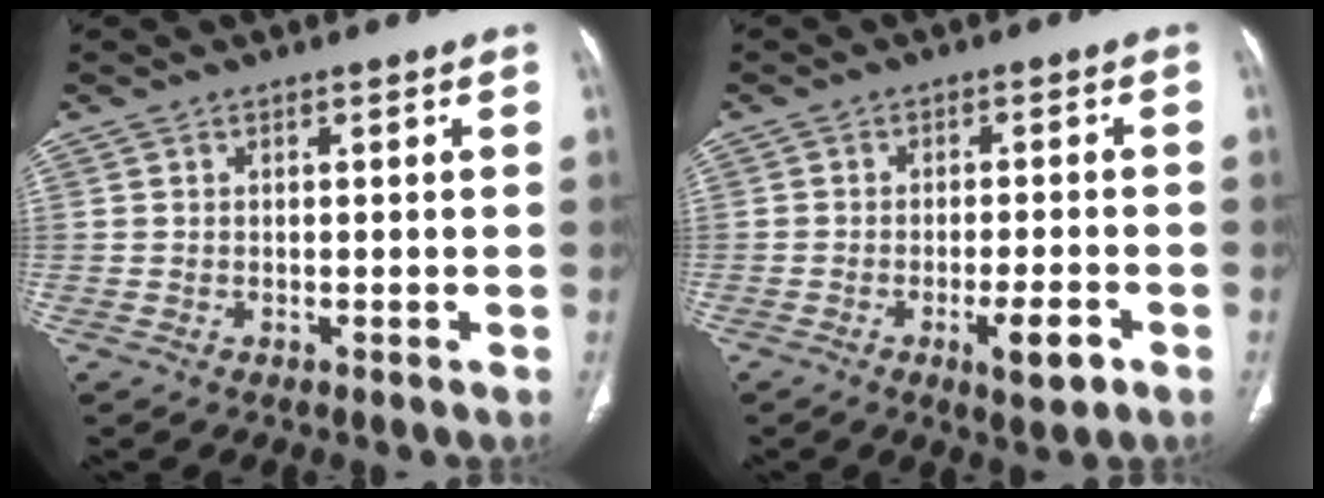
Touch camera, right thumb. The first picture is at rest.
{"total": 5.7, "force": [-2.7, 1.4, 4.9], "torque": [-0.075, 0.005, -0.038]}